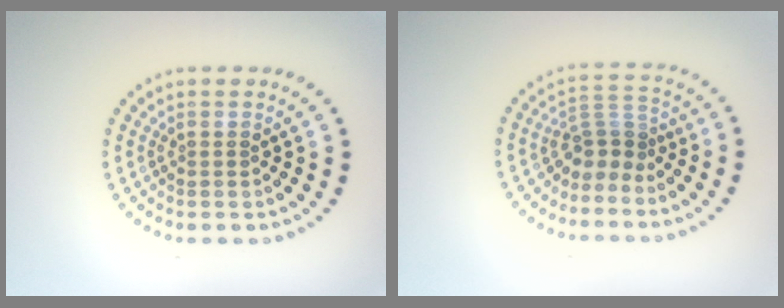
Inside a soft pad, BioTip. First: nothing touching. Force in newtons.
{"total": 2.8, "press": 1.8, "slide": 2.1}